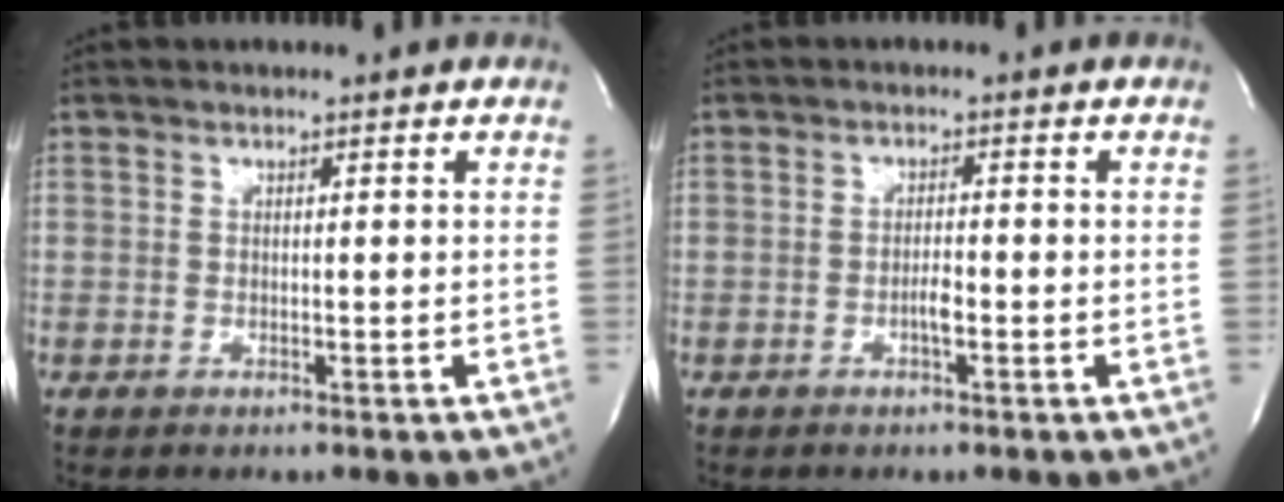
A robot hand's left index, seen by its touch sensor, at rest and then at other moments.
{"total": 1.5, "force": [-0.7, 0.2, 1.3], "torque": [-0.023, 0.001, -0.014]}